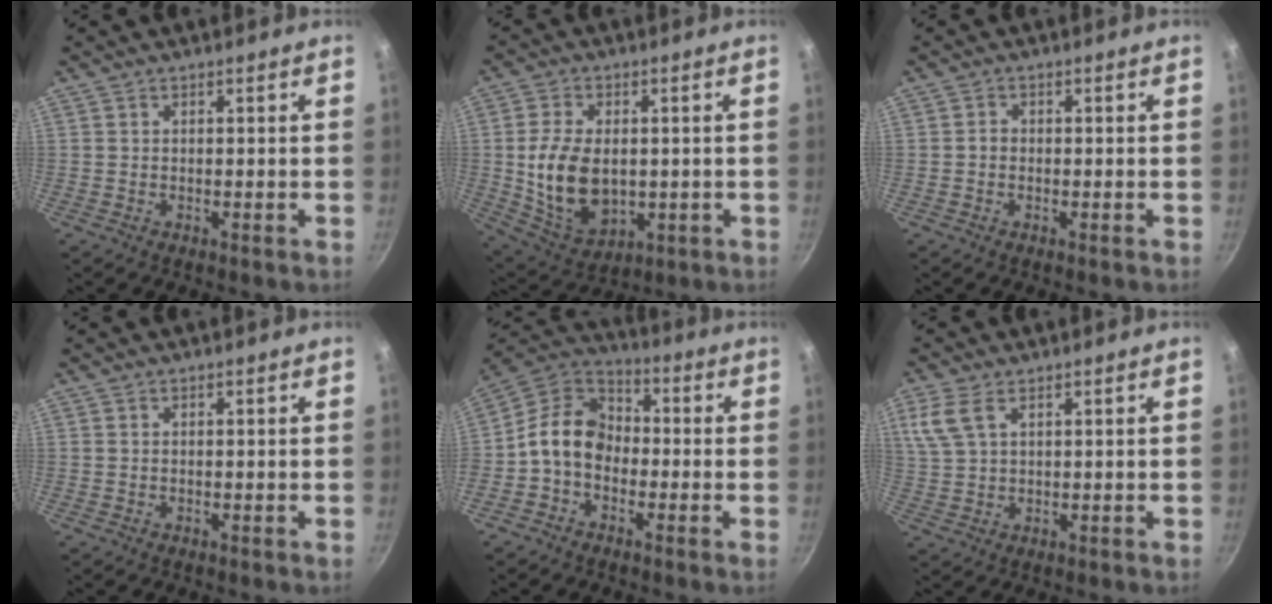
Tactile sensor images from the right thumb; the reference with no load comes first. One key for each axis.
{"total": 13.8, "fx": -0.1, "fy": 9.0, "fz": 10.5, "tx": -0.180, "ty": -0.010, "tz": 0.017}
{"total": 1.2, "fx": -0.3, "fy": 1.0, "fz": 0.6, "tx": -0.008, "ty": 0.006, "tz": -0.006}
{"total": 0.0}
{"total": 11.4, "fx": -2.1, "fy": 8.7, "fz": 7.2, "tx": -0.099, "ty": 0.047, "tz": -0.063}
{"total": 6.0, "fx": 2.8, "fy": 3.3, "fz": 4.2, "tx": -0.095, "ty": 0.004, "tz": 0.061}